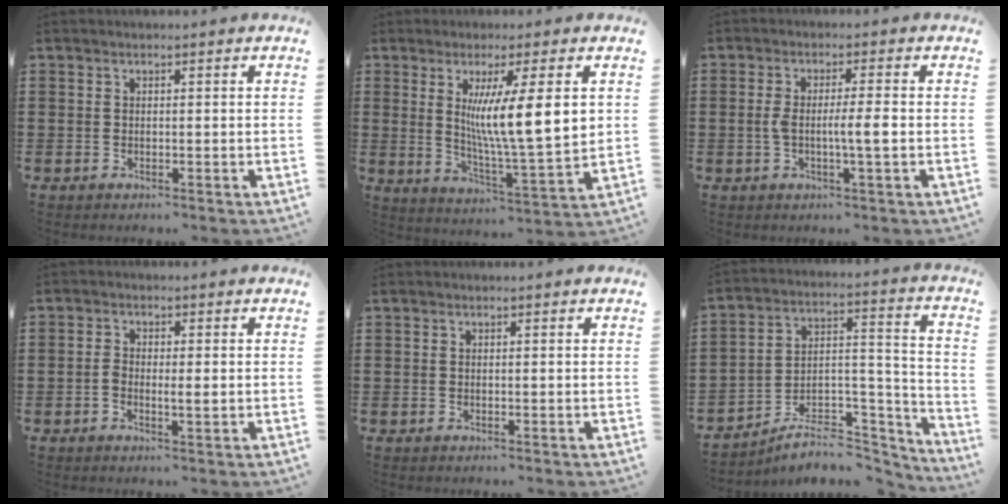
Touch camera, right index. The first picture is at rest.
{"total": 10.5, "force": [3.2, 1.1, 10.0], "torque": [-0.185, -0.012, 0.050]}
{"total": 4.6, "force": [-0.6, 0.4, 4.5], "torque": [-0.097, -0.008, -0.020]}
{"total": 2.3, "force": [-0.5, 0.8, 2.1], "torque": [-0.046, -0.001, -0.013]}
{"total": 0.0}
{"total": 6.9, "force": [-5.6, 3.2, 2.4], "torque": [-0.031, 0.013, -0.103]}